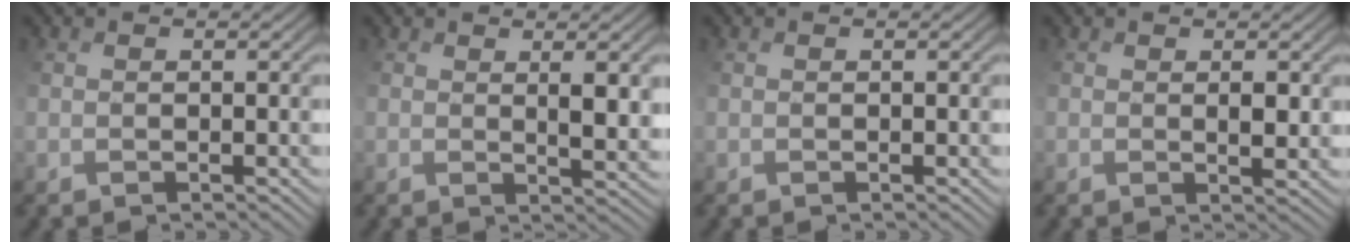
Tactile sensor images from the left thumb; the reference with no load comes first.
{"total": 4.0, "force": [1.7, 1.2, 3.4], "torque": [-0.067, -0.001, 0.038]}
{"total": 0.0}
{"total": 2.6, "force": [0.9, 1.2, 2.1], "torque": [-0.046, 0.001, 0.021]}